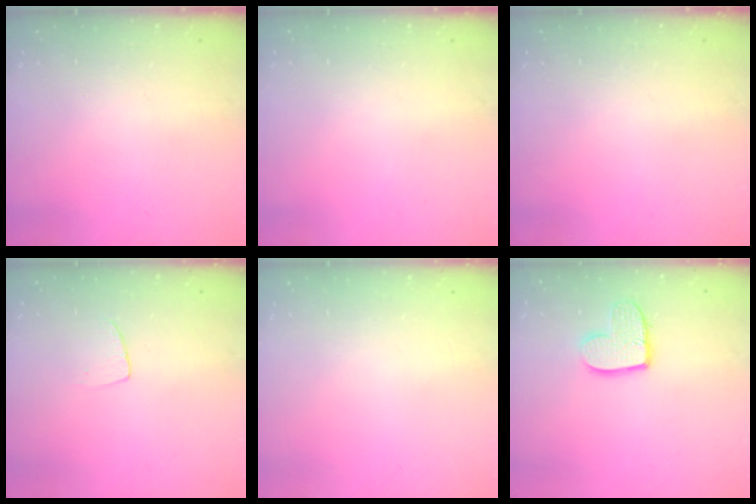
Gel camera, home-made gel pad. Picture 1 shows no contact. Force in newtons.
{"total": 0.0}
{"total": 0.0}
{"total": 4.0, "press": 4.0, "slide": 0.3}
{"total": 0.0}
{"total": 9.8, "press": 9.8, "slide": 0.5}